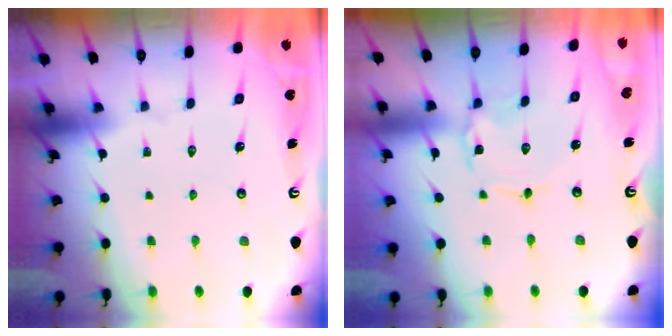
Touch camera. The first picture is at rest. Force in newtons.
{"total": 1.5, "press": 1.5, "slide": 0.1}